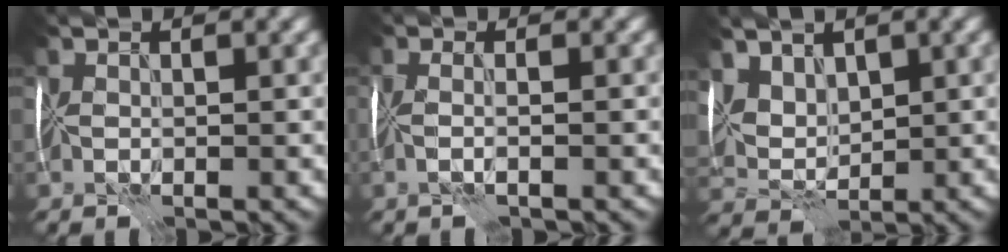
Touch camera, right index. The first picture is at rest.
{"total": 1.2, "force": [-0.5, -0.9, 0.7], "torque": [-0.017, -0.002, -0.010]}
{"total": 4.2, "force": [2.8, 2.6, 1.7], "torque": [-0.056, -0.004, 0.073]}